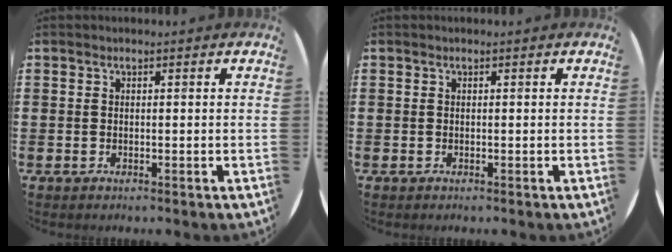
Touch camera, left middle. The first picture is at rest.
{"total": 0.0}